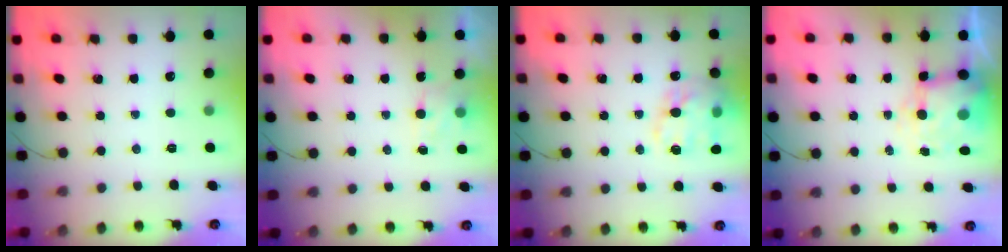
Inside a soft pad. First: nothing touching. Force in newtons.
{"total": 4.1, "press": 3.9, "slide": 1.2}
{"total": 18.2, "press": 18.0, "slide": 3.0}
{"total": 8.4, "press": 8.3, "slide": 1.4}